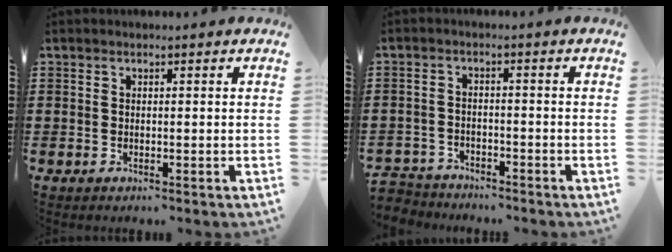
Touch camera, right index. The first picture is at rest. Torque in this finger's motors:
{"motor_torque": [-1.68, 0.46, -1.05, -0.02]}